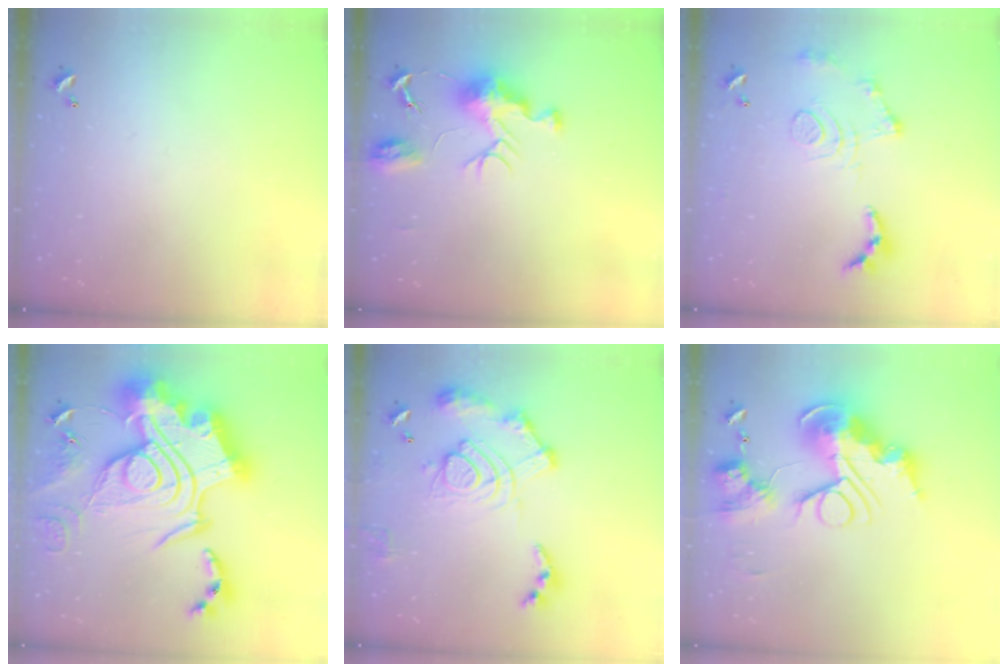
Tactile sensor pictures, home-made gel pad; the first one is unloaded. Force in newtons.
{"total": 9.1, "press": 9.1, "slide": 0.7}
{"total": 12.5, "press": 12.5, "slide": 1.1}
{"total": 0.6, "press": 0.6, "slide": 0.0}
{"total": 16.1, "press": 16.0, "slide": 2.0}
{"total": 0.9, "press": 0.9, "slide": 0.0}